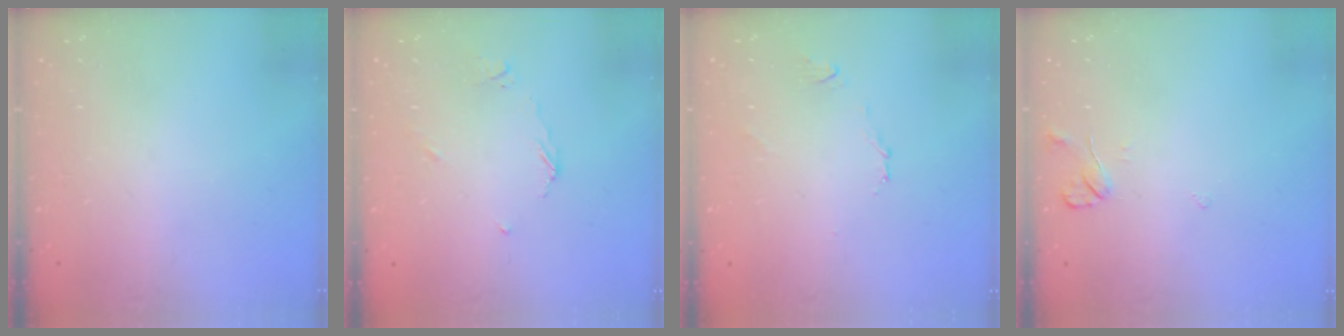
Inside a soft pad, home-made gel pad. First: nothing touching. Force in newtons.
{"total": 4.8, "press": 4.8, "slide": 0.5}
{"total": 2.7, "press": 2.6, "slide": 0.6}
{"total": 4.5, "press": 4.5, "slide": 0.6}